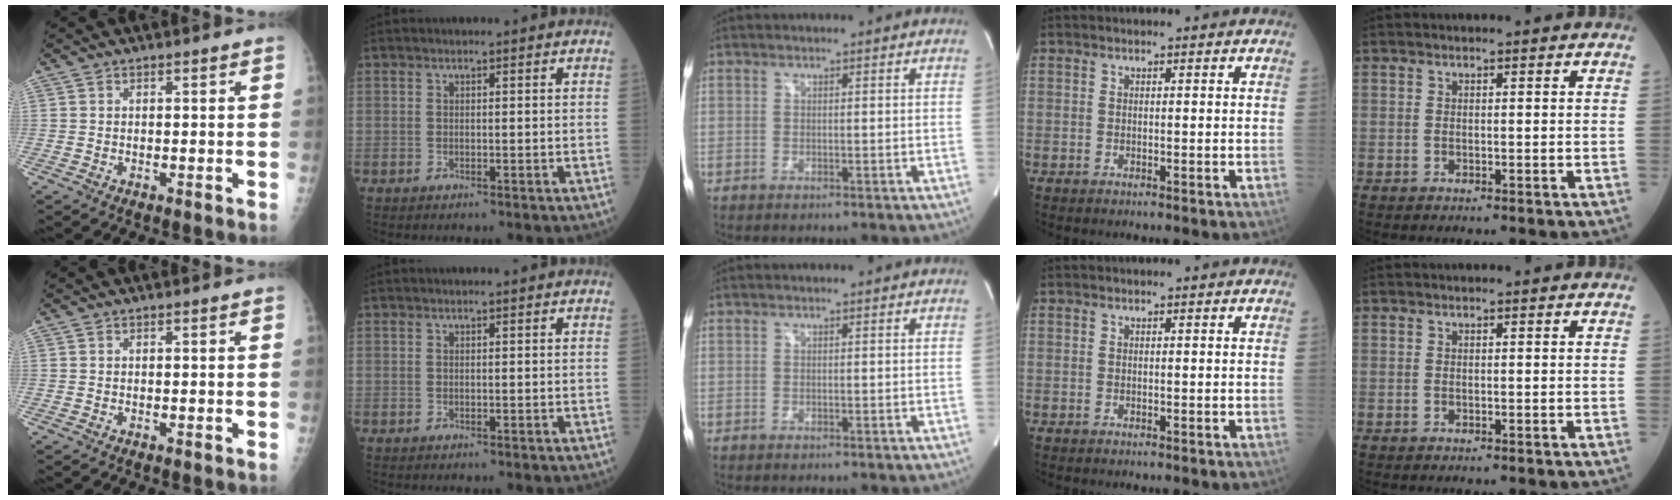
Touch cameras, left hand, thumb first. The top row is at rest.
{}